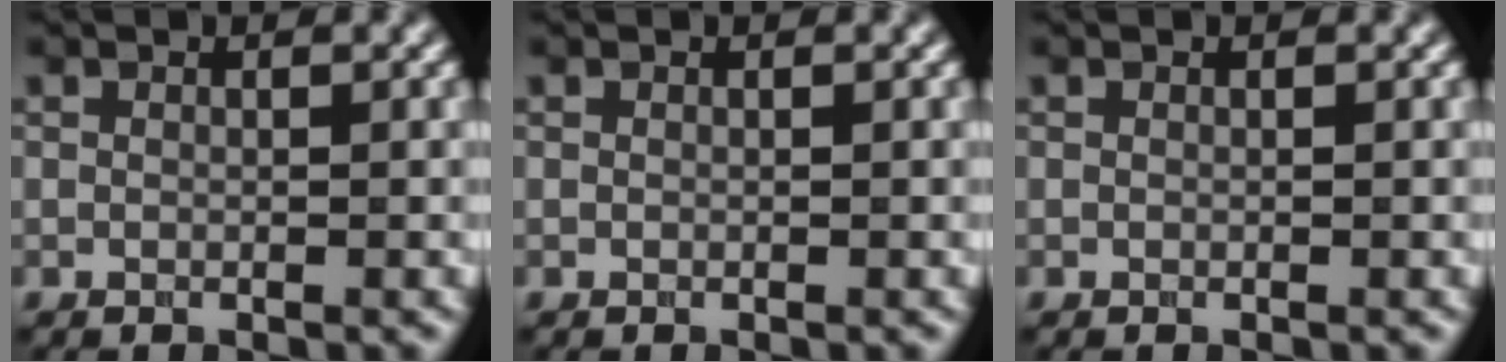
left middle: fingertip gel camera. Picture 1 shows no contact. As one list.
[{"total": 0.0}, {"total": 0.0}]